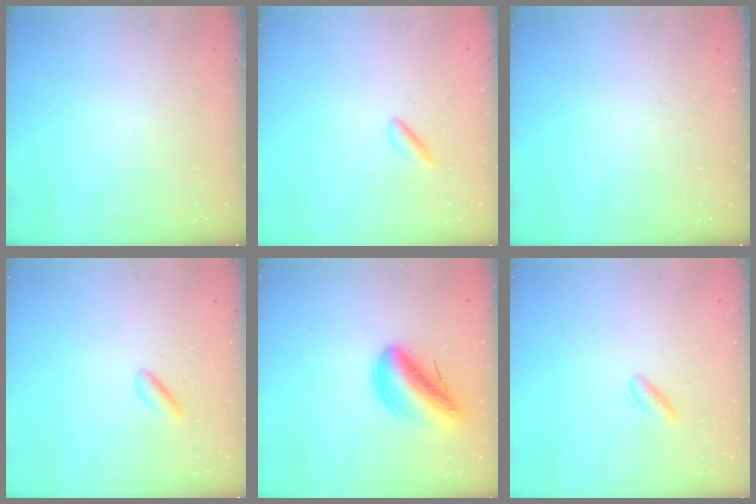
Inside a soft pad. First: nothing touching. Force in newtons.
{"total": 1.5, "press": 1.3, "slide": 0.7}
{"total": 0.0}
{"total": 1.9, "press": 1.8, "slide": 0.7}
{"total": 14.2, "press": 14.0, "slide": 2.6}
{"total": 3.5, "press": 3.0, "slide": 1.7}